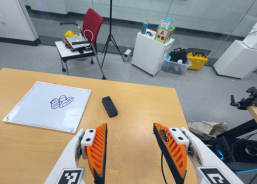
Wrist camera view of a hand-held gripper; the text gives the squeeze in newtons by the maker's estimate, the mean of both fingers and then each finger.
{"total": 0.0}